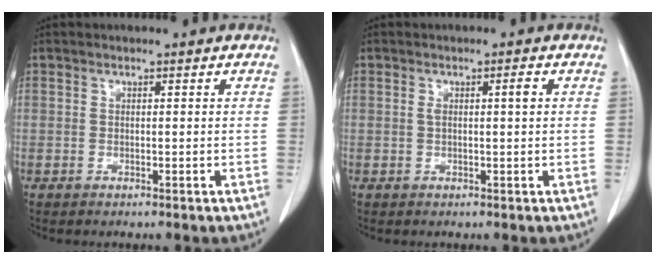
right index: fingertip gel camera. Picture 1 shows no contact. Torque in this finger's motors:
{"motor_torque": [-0.02, 0.09, 0.03, 0.01]}